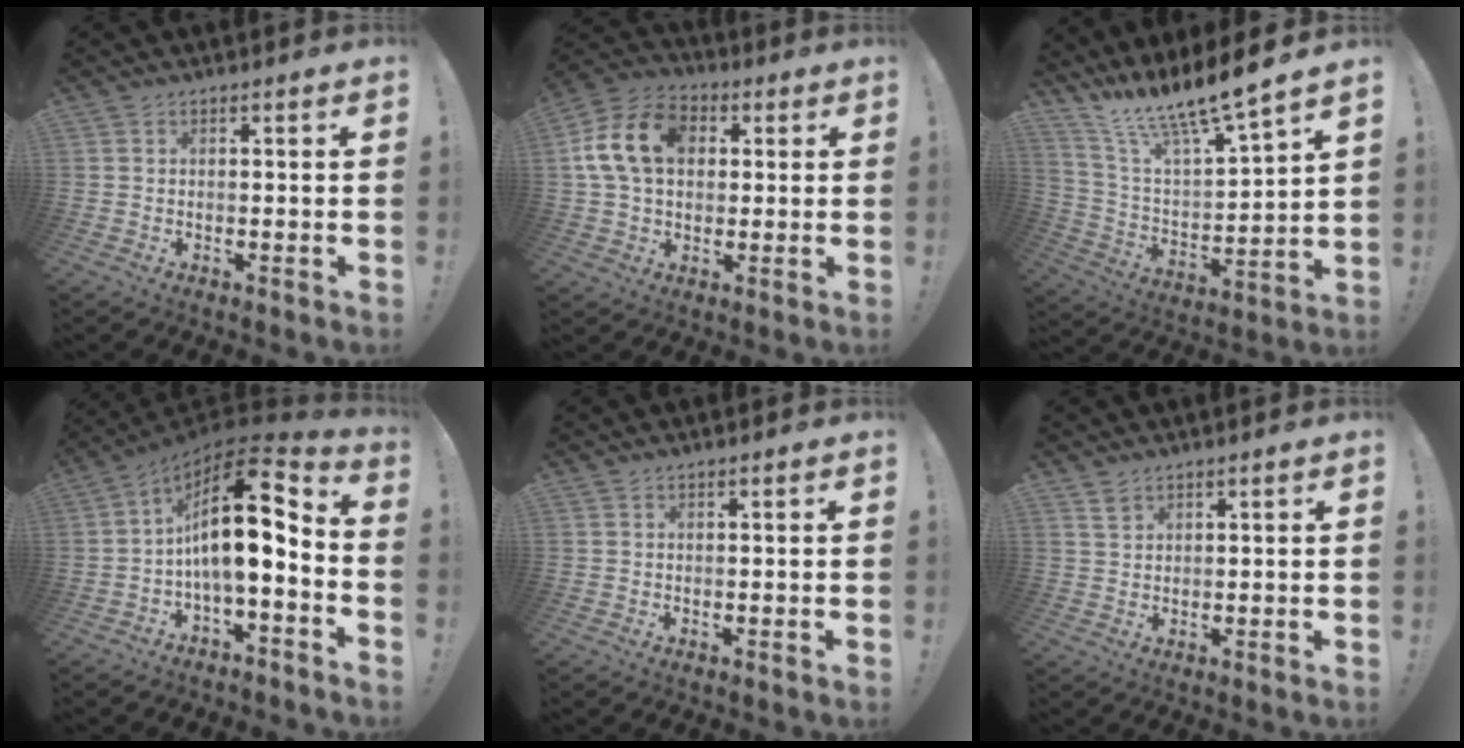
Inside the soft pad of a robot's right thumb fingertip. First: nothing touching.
{"total": 16.3, "force": [3.5, 12.0, 10.4], "torque": [-0.190, 0.011, 0.071]}
{"total": 14.4, "force": [12.9, 0.5, 6.3], "torque": [-0.127, -0.113, 0.217]}
{"total": 17.0, "force": [2.6, 6.3, 15.6], "torque": [-0.255, -0.022, 0.042]}
{"total": 0.0}
{"total": 2.6, "force": [1.9, 1.5, 0.9], "torque": [-0.003, -0.014, 0.034]}